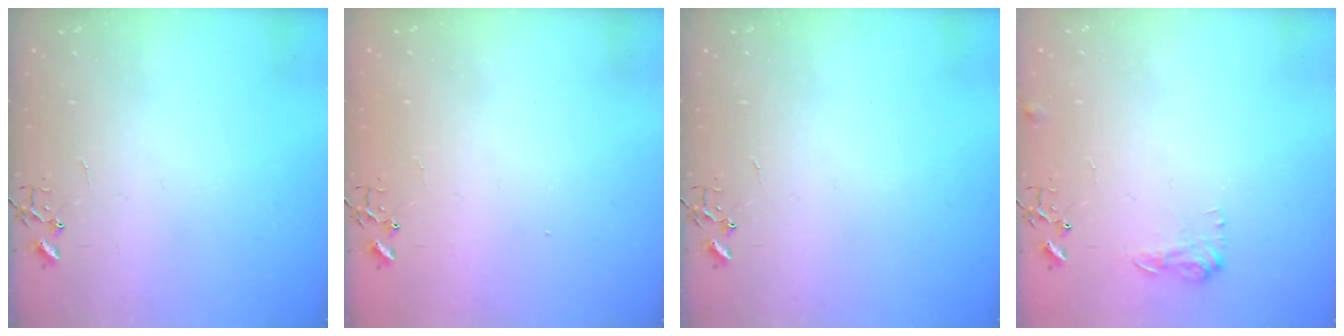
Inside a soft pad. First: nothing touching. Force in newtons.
{"total": 1.3, "press": 1.2, "slide": 0.1}
{"total": 0.0}
{"total": 7.6, "press": 7.6, "slide": 0.3}